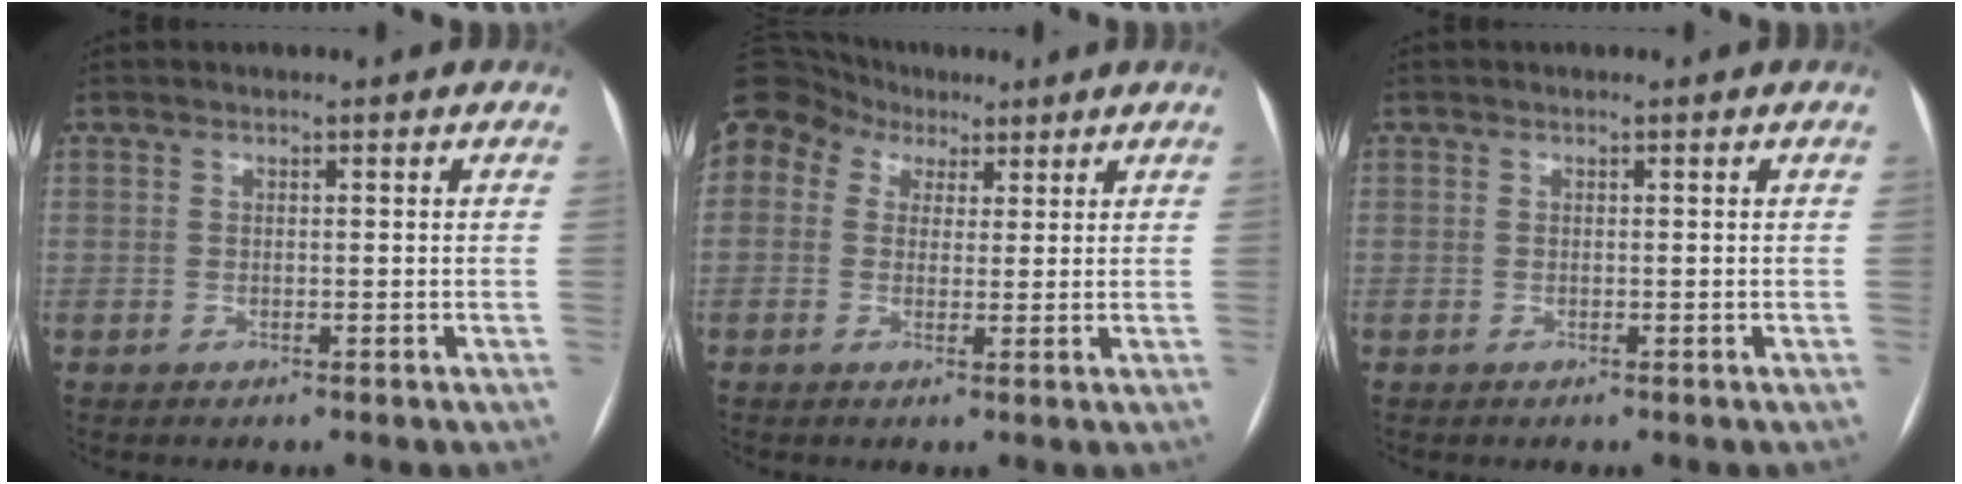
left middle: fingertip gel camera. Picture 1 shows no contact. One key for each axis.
{"total": 18.3, "fx": 9.3, "fy": 14.0, "fz": 7.1, "tx": -0.225, "ty": 0.101, "tz": 0.176}
{"total": 0.0}